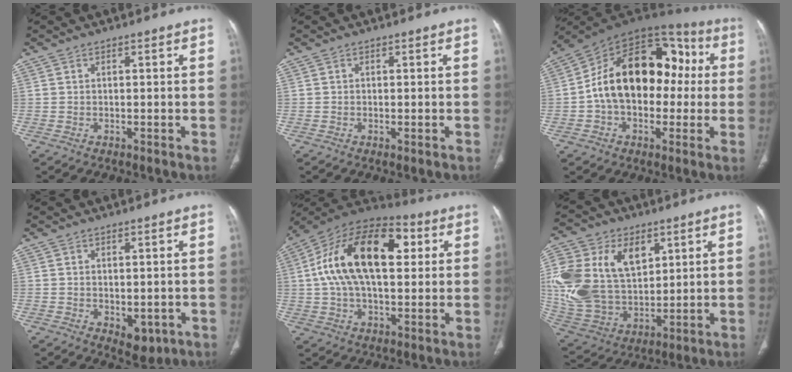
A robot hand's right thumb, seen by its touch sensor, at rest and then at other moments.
{"total": 0.6, "force": [-0.3, 0.2, 0.5], "torque": [-0.010, -0.003, -0.003]}
{"total": 22.0, "force": [0.7, 14.6, 16.5], "torque": [-0.239, 0.056, 0.006]}
{"total": 4.4, "force": [-1.0, 2.8, 3.3], "torque": [-0.031, -0.006, 0.004]}
{"total": 22.1, "force": [4.5, 11.8, 18.2], "torque": [-0.305, 0.026, 0.065]}
{"total": 25.1, "force": [7.3, 17.0, 17.0], "torque": [-0.365, 0.006, 0.152]}